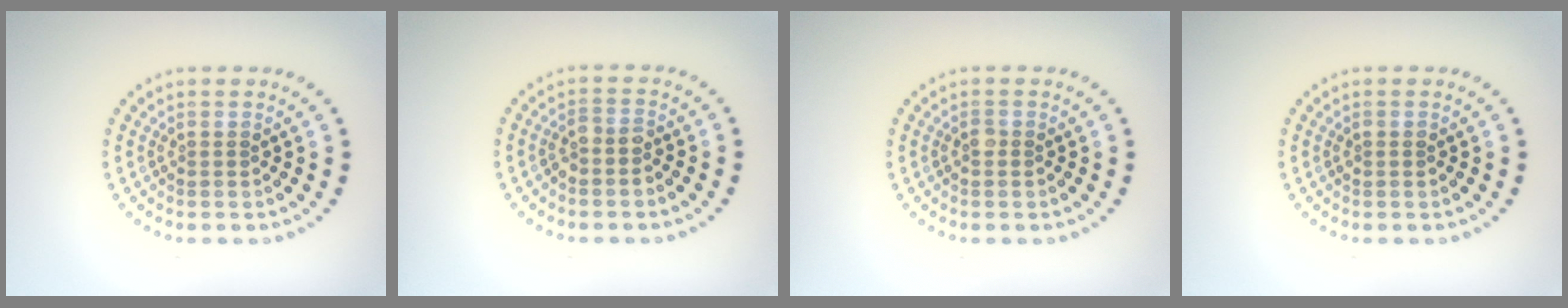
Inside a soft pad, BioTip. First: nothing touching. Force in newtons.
{"total": 1.7, "press": 1.5, "slide": 0.8}
{"total": 0.5, "press": 0.4, "slide": 0.3}
{"total": 0.7, "press": 0.6, "slide": 0.2}